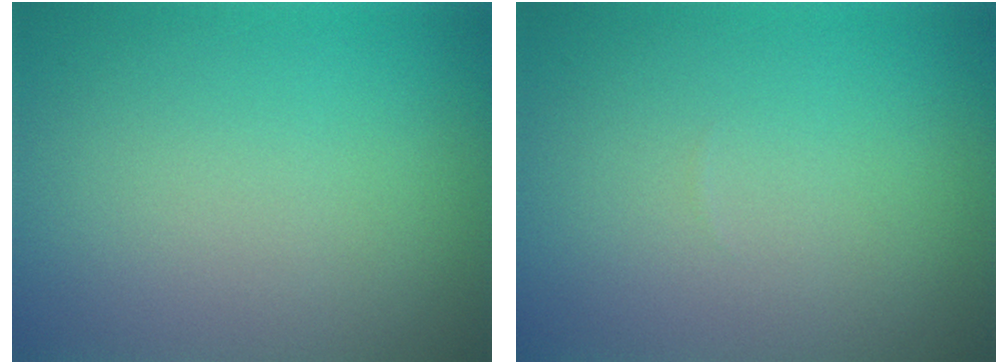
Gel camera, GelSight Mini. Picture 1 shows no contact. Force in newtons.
{"total": 0.0}